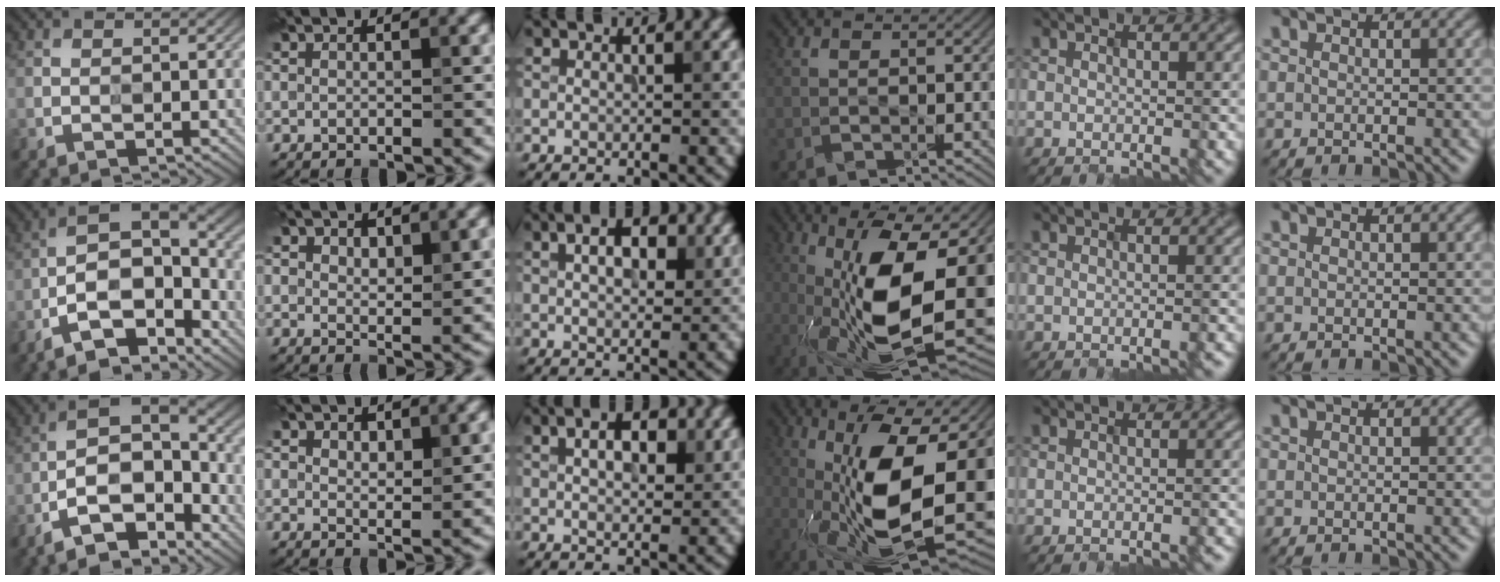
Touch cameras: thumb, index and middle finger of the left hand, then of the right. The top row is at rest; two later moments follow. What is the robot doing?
{"motion": "wipe", "object": "glasses"}